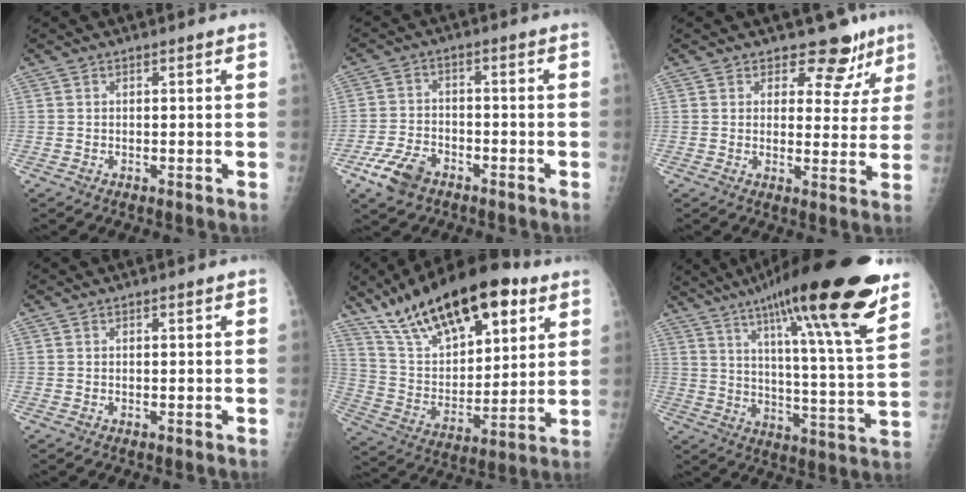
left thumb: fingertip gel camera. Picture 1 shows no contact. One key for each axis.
{"total": 7.3, "fx": -4.5, "fy": 4.3, "fz": 3.7, "tx": -0.073, "ty": 0.018, "tz": -0.082}
{"total": 7.8, "fx": 6.1, "fy": 4.6, "fz": 1.6, "tx": 0.019, "ty": -0.038, "tz": 0.066}
{"total": 0.0}
{"total": 25.5, "fx": 15.3, "fy": 11.0, "fz": 17.2, "tx": -0.257, "ty": -0.037, "tz": 0.269}
{"total": 26.9, "fx": 17.9, "fy": 3.1, "fz": 19.9, "tx": -0.294, "ty": -0.067, "tz": 0.268}